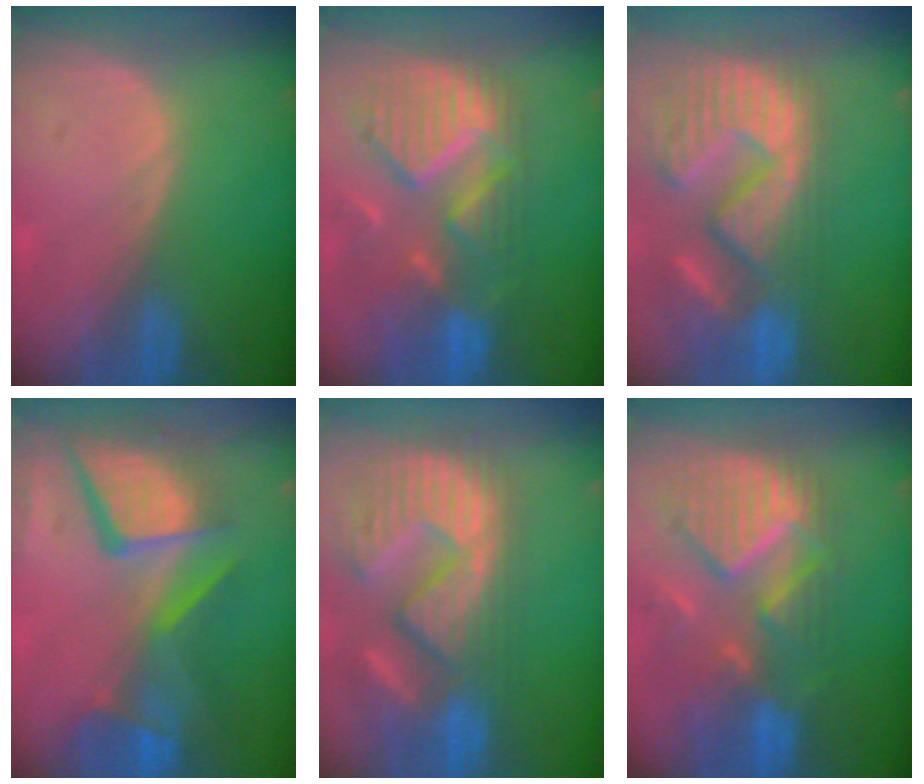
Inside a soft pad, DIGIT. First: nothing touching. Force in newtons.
{"total": 11.8, "press": 10.3, "slide": 5.6}
{"total": 15.4, "press": 12.6, "slide": 8.8}
{"total": 12.9, "press": 10.6, "slide": 7.3}
{"total": 14.9, "press": 12.3, "slide": 8.5}
{"total": 11.8, "press": 10.3, "slide": 5.8}